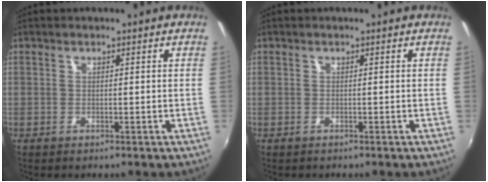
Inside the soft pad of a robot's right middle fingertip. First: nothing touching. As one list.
[{"total": 0.0}]